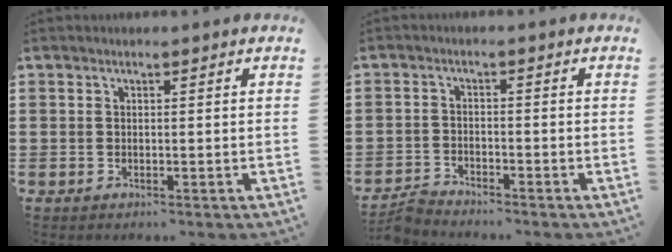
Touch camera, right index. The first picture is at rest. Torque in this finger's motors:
{"motor_torque": [0.28, 0.08, 0.02, 0.01]}